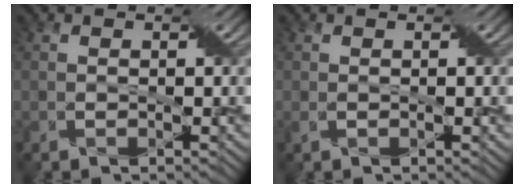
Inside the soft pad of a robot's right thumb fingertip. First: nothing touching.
{"total": 1.1, "force": [0.0, 0.2, 1.1], "torque": [-0.021, 0.001, 0.002]}